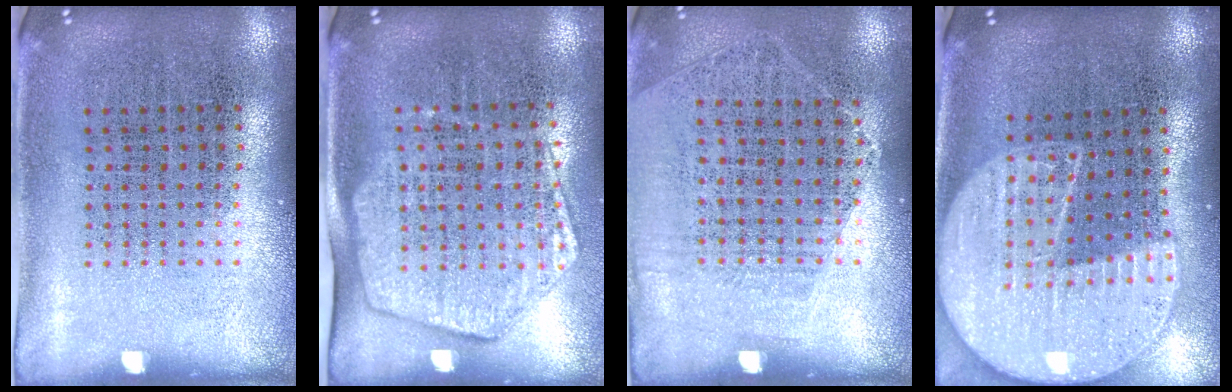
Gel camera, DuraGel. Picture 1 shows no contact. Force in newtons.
{"total": 1.8, "press": 1.6, "slide": 0.8}
{"total": 1.2, "press": 1.0, "slide": 0.6}
{"total": 2.3, "press": 2.0, "slide": 1.1}